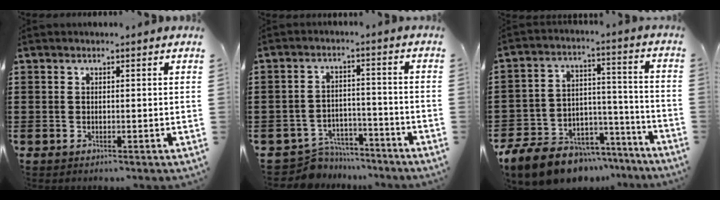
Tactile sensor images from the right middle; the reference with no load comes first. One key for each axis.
{"total": 5.8, "fx": -5.7, "fy": 1.2, "fz": 0.3, "tx": -0.020, "ty": 0.010, "tz": -0.119}
{"total": 10.6, "fx": -9.4, "fy": 3.9, "fz": 2.7, "tx": -0.058, "ty": 0.033, "tz": -0.183}